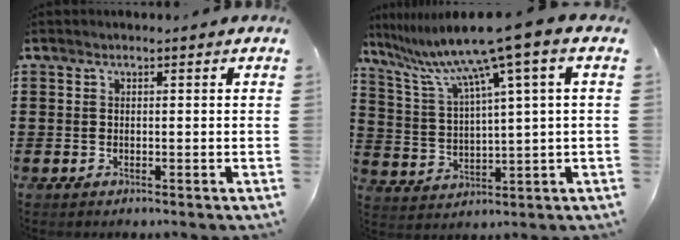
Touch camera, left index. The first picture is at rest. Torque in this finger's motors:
{"motor_torque": [1.37, -0.76, 1.05, 0.21]}